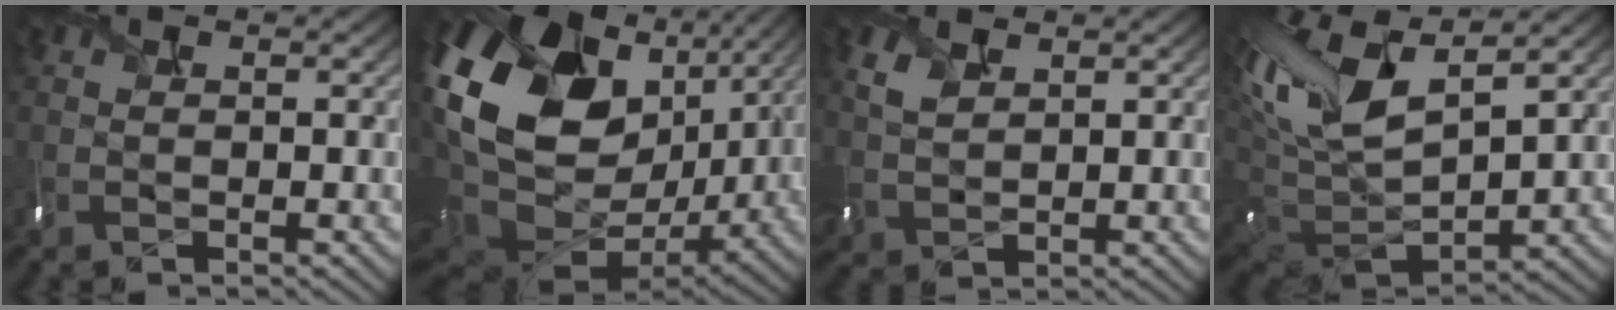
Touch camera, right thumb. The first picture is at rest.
{"total": 21.2, "force": [4.7, 14.8, 14.5], "torque": [-0.312, -0.021, 0.120]}
{"total": 3.7, "force": [1.9, 2.3, 2.2], "torque": [-0.071, 0.000, 0.045]}
{"total": 14.6, "force": [5.1, 7.0, 11.8], "torque": [-0.271, 0.006, 0.096]}